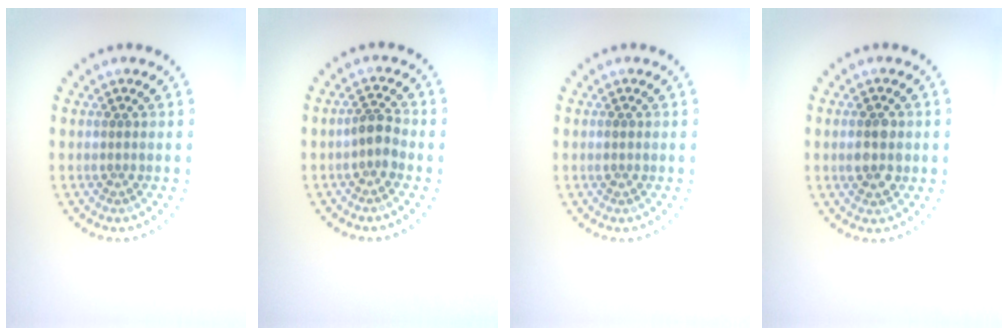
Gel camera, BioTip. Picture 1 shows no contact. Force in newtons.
{"total": 1.8, "press": 1.5, "slide": 1.0}
{"total": 0.8, "press": 0.8, "slide": 0.1}
{"total": 2.9, "press": 2.9, "slide": 0.0}